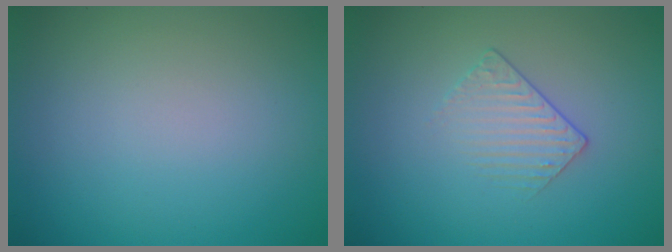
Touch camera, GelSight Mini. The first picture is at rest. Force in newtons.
{"total": 1.4, "press": 0.9, "slide": 1.1}